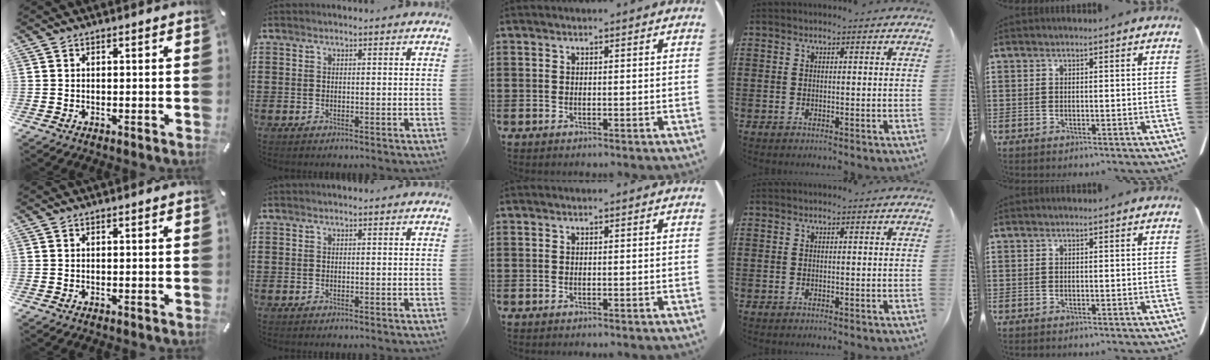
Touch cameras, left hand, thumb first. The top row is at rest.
{}